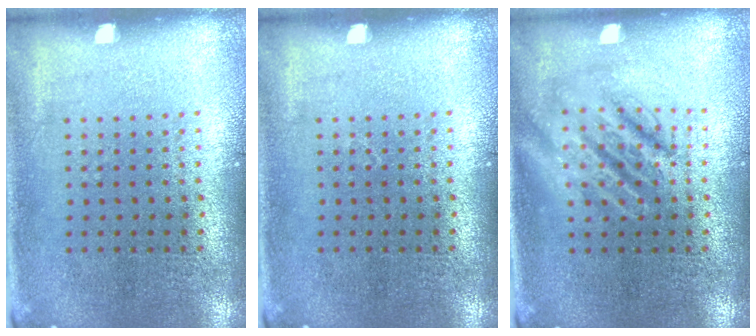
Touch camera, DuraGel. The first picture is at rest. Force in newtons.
{"total": 0.0}
{"total": 2.5, "press": 2.5, "slide": 0.3}